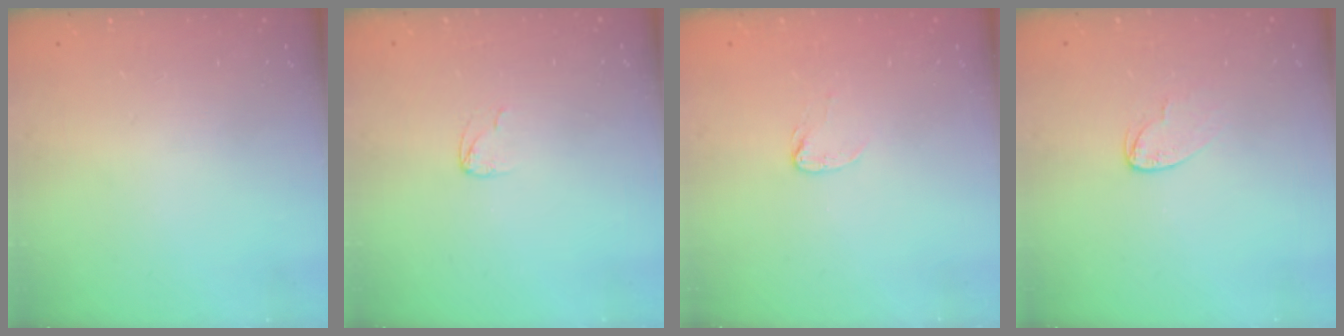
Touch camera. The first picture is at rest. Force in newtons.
{"total": 3.0, "press": 2.9, "slide": 0.2}
{"total": 3.1, "press": 3.1, "slide": 0.4}
{"total": 3.7, "press": 3.7, "slide": 0.2}